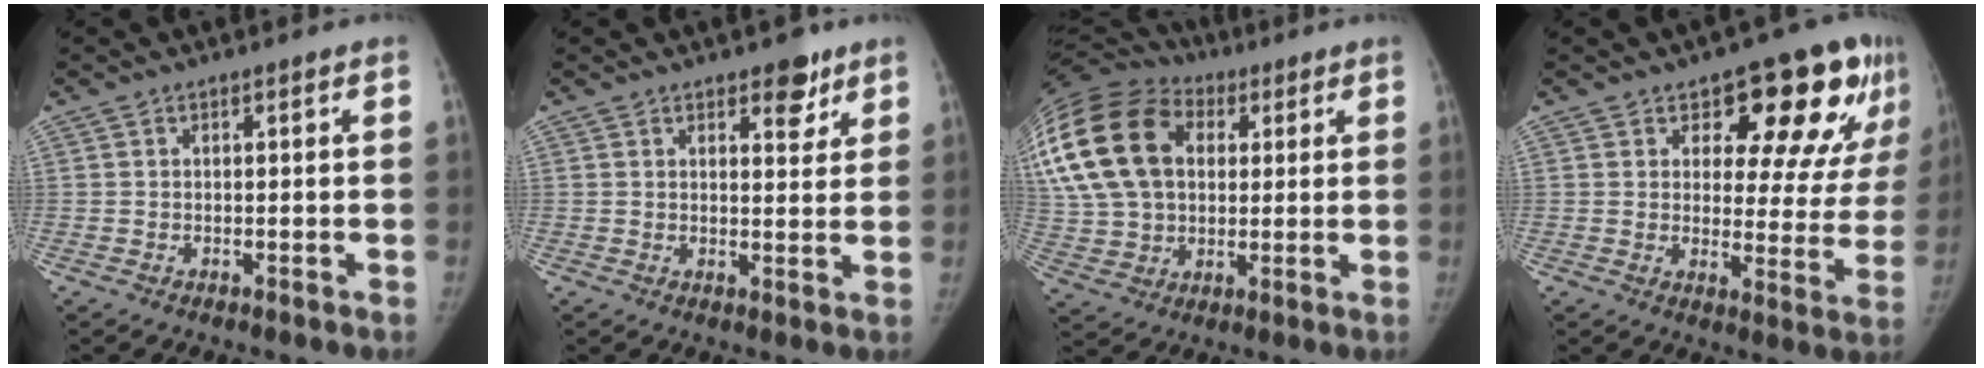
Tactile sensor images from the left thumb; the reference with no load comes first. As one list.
[{"total": 4.7, "force": [3.1, 2.3, 2.7], "torque": [-0.011, -0.018, 0.041]}, {"total": 31.7, "force": [8.4, 23.0, 20.2], "torque": [-0.477, 0.075, 0.169]}, {"total": 18.2, "force": [10.4, 8.4, 12.4], "torque": [-0.097, -0.046, 0.127]}]